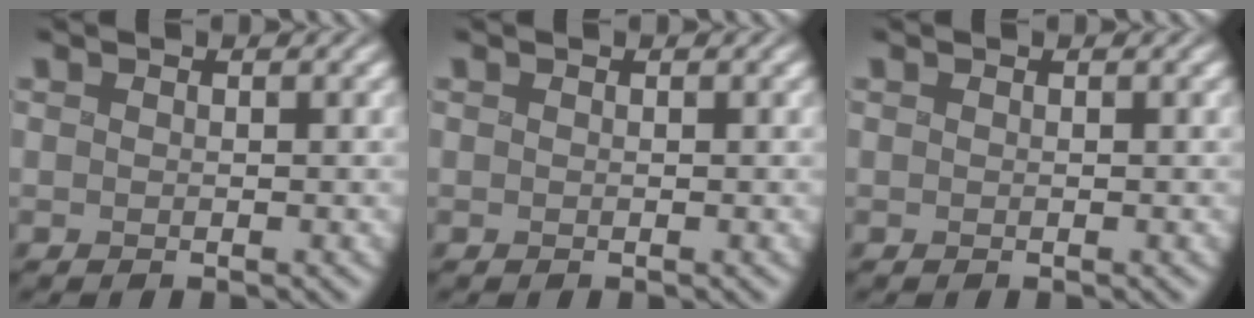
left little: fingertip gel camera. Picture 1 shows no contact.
{"total": 0.0}
{"total": 0.0}